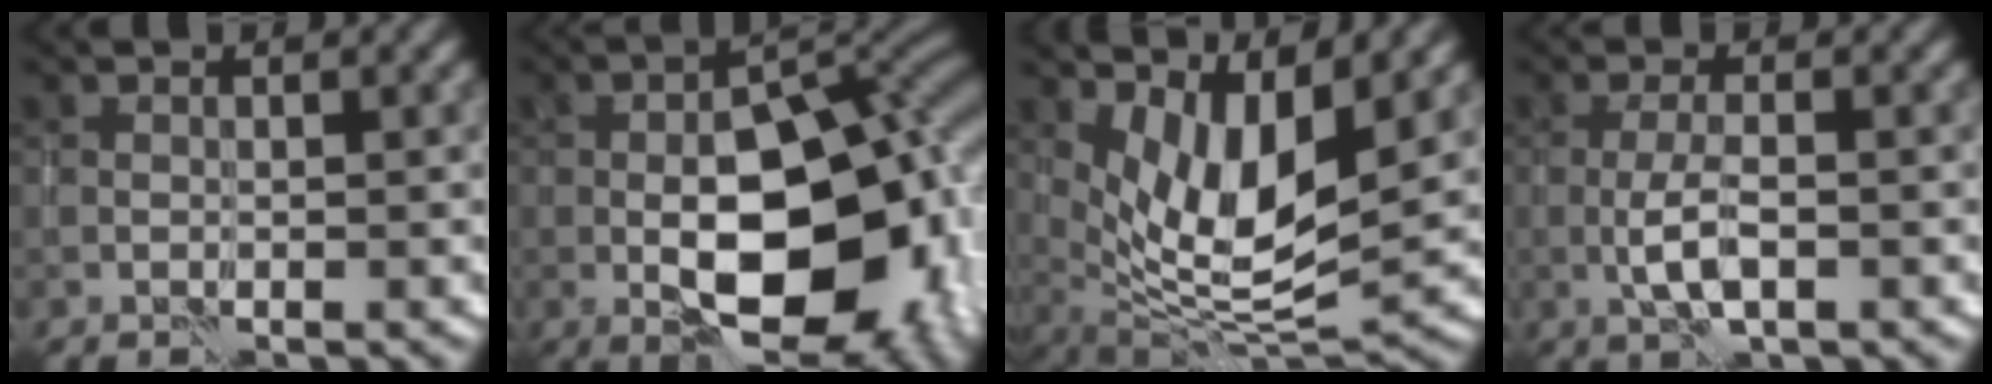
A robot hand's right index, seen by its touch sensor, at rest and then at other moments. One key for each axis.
{"total": 14.9, "fx": -4.0, "fy": 7.7, "fz": 12.1, "tx": -0.141, "ty": 0.002, "tz": -0.067}
{"total": 7.8, "fx": 2.7, "fy": 2.8, "fz": 6.8, "tx": -0.133, "ty": -0.013, "tz": 0.051}
{"total": 2.9, "fx": -1.0, "fy": 0.7, "fz": 2.7, "tx": -0.061, "ty": 0.001, "tz": -0.021}